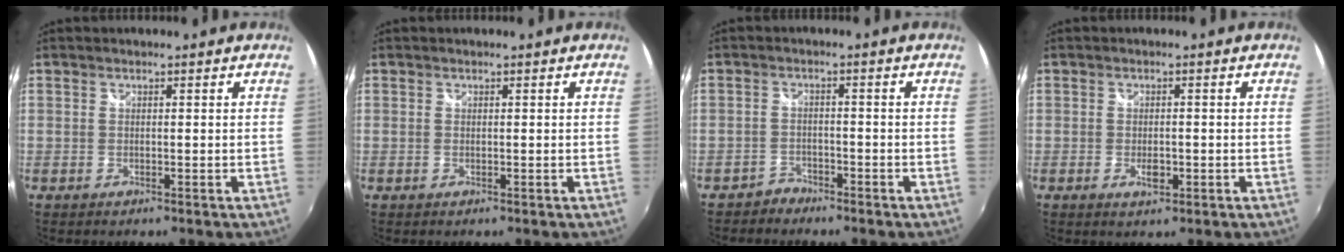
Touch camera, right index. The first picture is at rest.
{"total": 0.0}
{"total": 2.8, "force": [-2.4, 1.4, -0.3], "torque": [-0.001, 0.006, -0.048]}
{"total": 2.5, "force": [-0.9, 1.2, 2.0], "torque": [-0.036, -0.002, -0.013]}